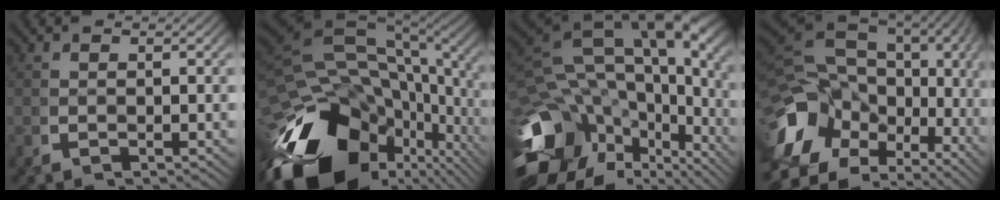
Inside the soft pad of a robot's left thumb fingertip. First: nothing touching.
{"total": 22.4, "force": [-3.7, 14.3, 16.8], "torque": [-0.269, -0.046, -0.038]}
{"total": 20.9, "force": [-1.1, 14.3, 15.2], "torque": [-0.277, -0.041, -0.003]}
{"total": 18.5, "force": [-1.4, 13.4, 12.7], "torque": [-0.222, -0.029, -0.008]}